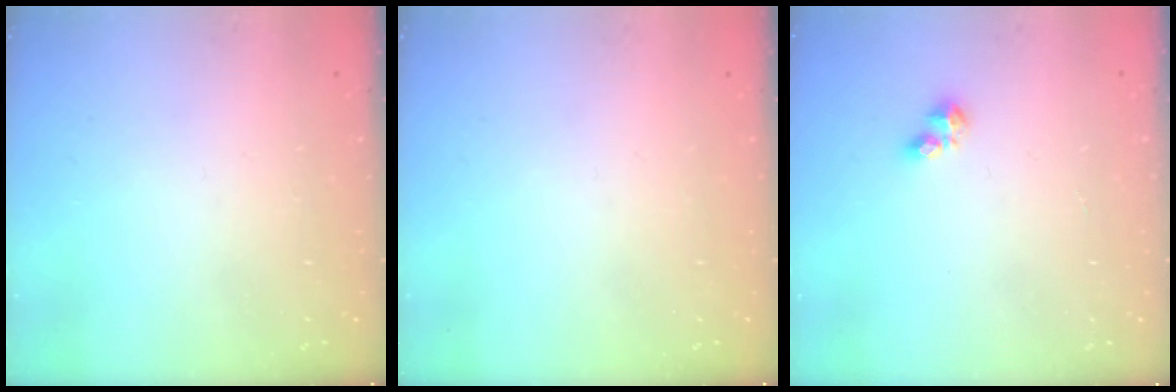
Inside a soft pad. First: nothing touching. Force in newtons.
{"total": 0.0}
{"total": 3.9, "press": 3.8, "slide": 0.4}